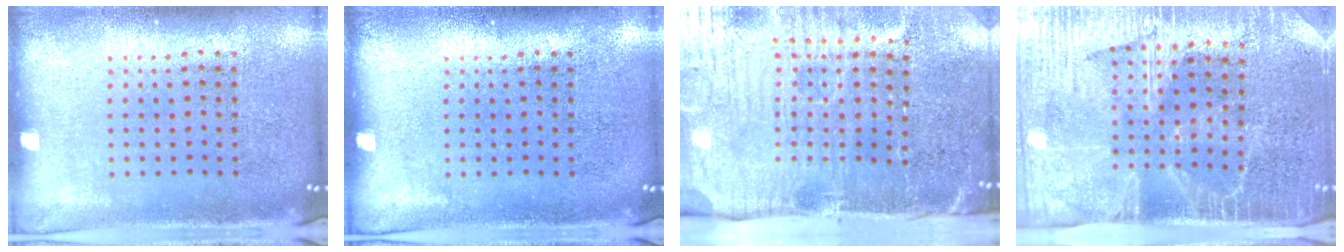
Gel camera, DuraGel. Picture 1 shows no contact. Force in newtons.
{"total": 0.0}
{"total": 5.2, "press": 4.3, "slide": 2.9}
{"total": 4.0, "press": 3.5, "slide": 2.0}